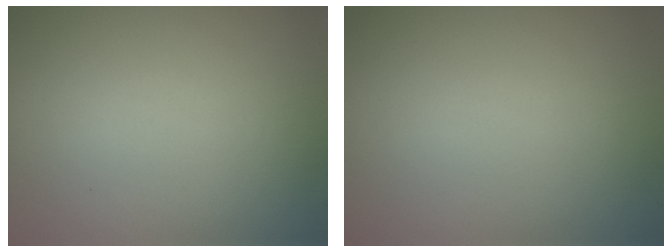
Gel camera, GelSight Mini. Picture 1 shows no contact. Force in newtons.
{"total": 0.0}